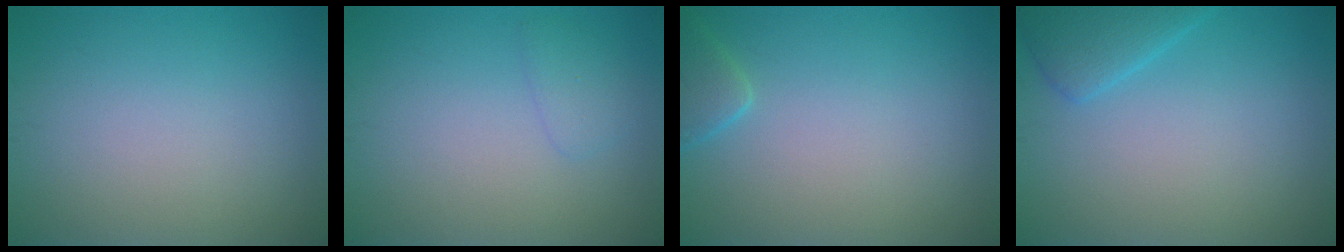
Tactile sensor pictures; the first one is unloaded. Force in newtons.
{"total": 1.3, "press": 1.3, "slide": 0.0}
{"total": 1.9, "press": 1.9, "slide": 0.2}
{"total": 2.7, "press": 2.7, "slide": 0.2}